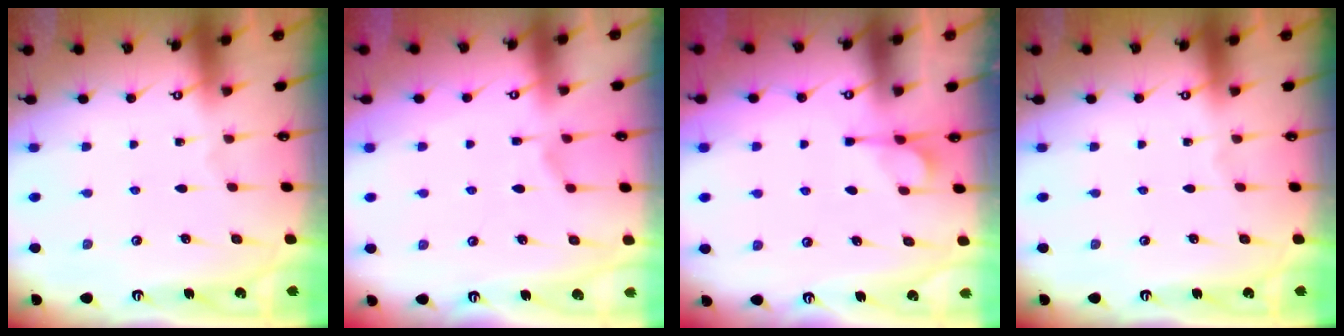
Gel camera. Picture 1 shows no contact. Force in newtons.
{"total": 1.8, "press": 1.3, "slide": 1.3}
{"total": 2.1, "press": 1.9, "slide": 0.9}
{"total": 0.0}